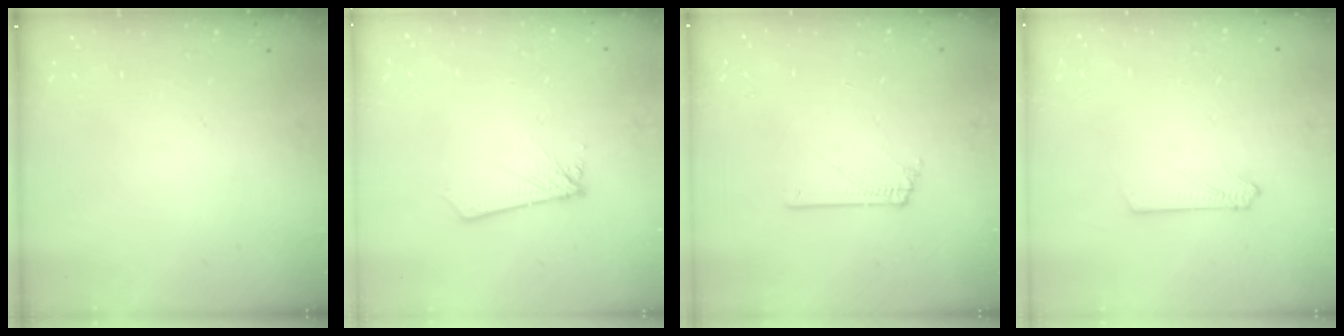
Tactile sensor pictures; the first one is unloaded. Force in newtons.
{"total": 1.9, "press": 1.9, "slide": 0.1}
{"total": 1.5, "press": 1.5, "slide": 0.1}
{"total": 3.0, "press": 3.0, "slide": 0.4}